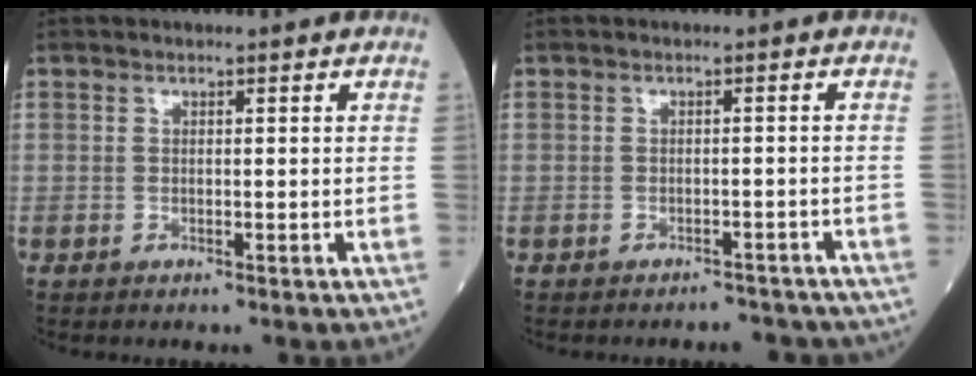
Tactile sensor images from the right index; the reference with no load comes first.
{"total": 4.1, "force": [-3.8, 1.5, 0.4], "torque": [0.000, 0.004, -0.042]}